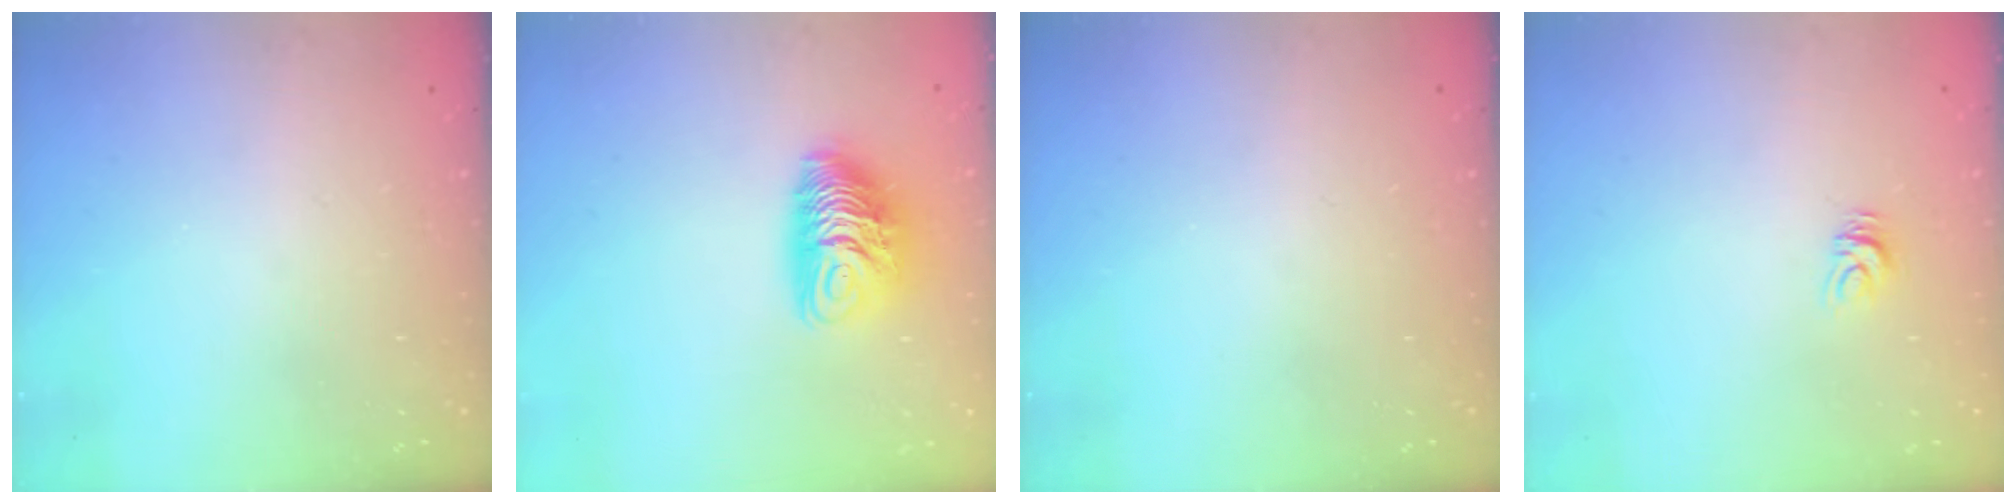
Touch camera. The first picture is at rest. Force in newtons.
{"total": 10.0, "press": 9.9, "slide": 0.8}
{"total": 0.0}
{"total": 3.9, "press": 3.9, "slide": 0.2}